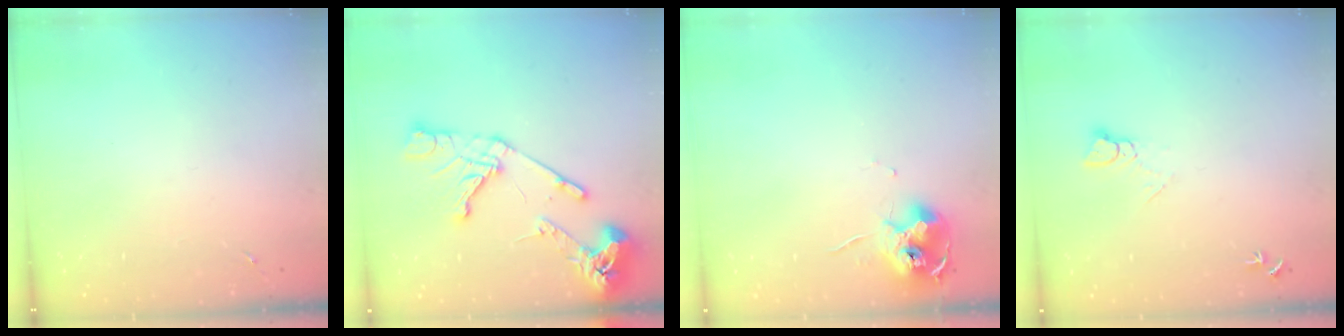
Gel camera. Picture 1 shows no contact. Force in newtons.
{"total": 17.0, "press": 16.9, "slide": 1.9}
{"total": 12.0, "press": 11.9, "slide": 1.3}
{"total": 5.5, "press": 5.5, "slide": 0.5}